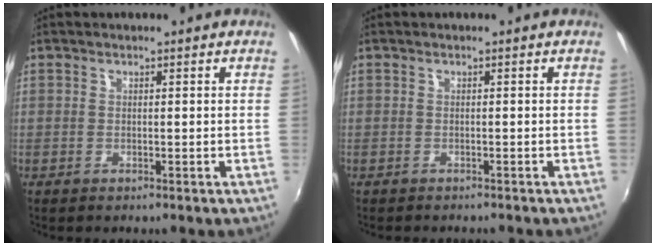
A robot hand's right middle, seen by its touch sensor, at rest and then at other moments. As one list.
[{"total": 1.3, "force": [-1.2, 0.4, 0.2], "torque": [-0.009, -0.007, -0.017]}]